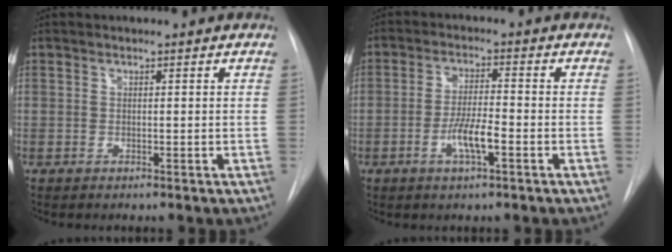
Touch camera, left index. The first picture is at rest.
{"total": 5.4, "force": [-2.6, 0.8, 4.7], "torque": [-0.092, -0.005, -0.048]}